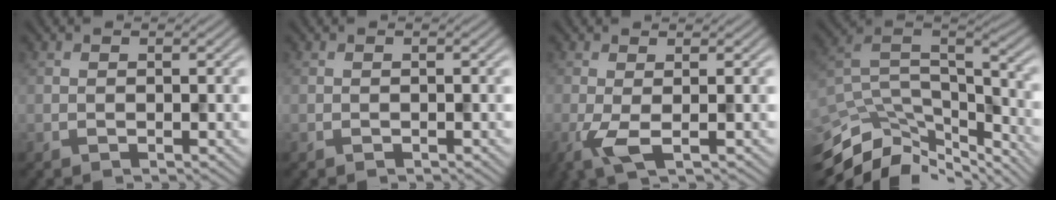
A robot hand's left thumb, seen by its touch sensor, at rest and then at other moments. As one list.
[{"total": 0.0}, {"total": 3.4, "force": [-0.9, 0.9, 3.1], "torque": [-0.079, -0.005, -0.022]}, {"total": 11.9, "force": [-9.1, 4.8, 6.0], "torque": [-0.157, -0.006, -0.150]}]